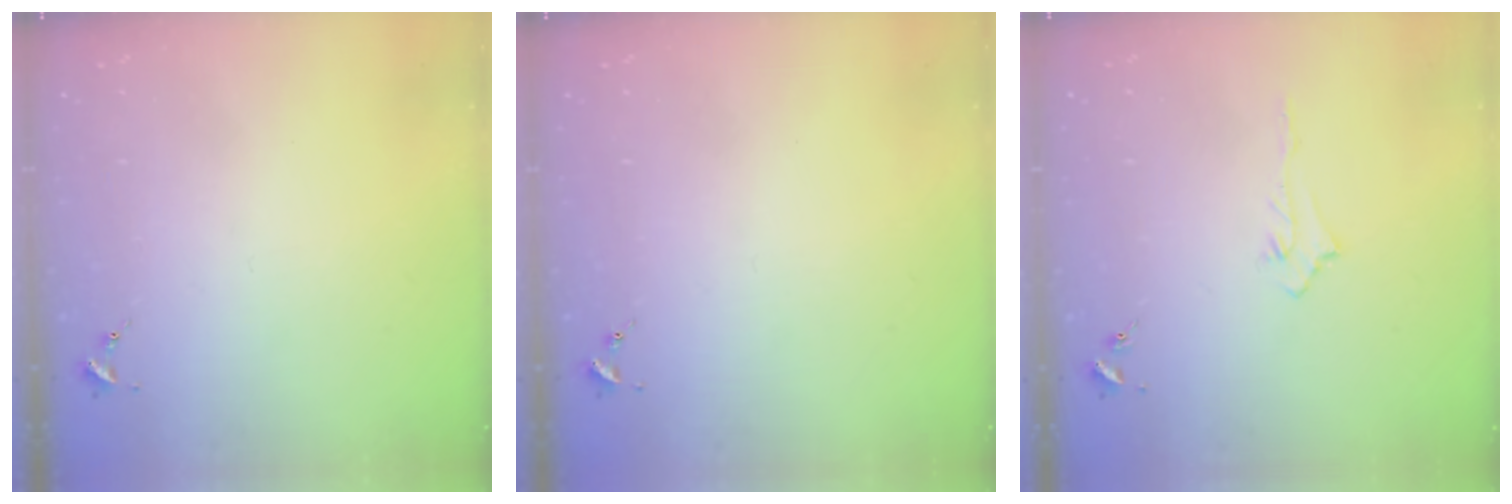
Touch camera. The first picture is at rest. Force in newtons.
{"total": 0.0}
{"total": 3.4, "press": 3.4, "slide": 0.4}